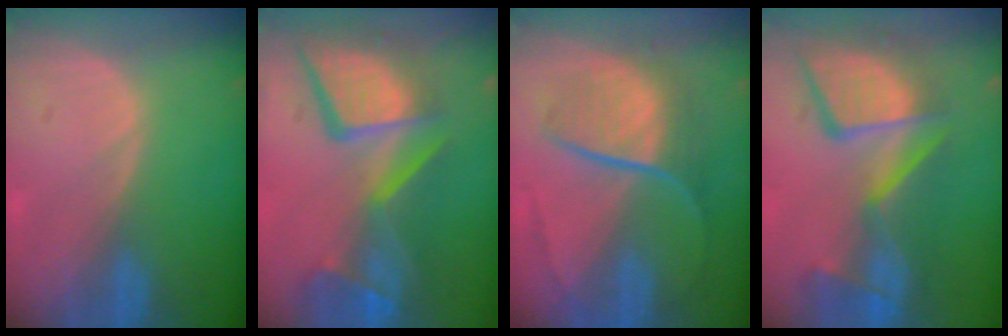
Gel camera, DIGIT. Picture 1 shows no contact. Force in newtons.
{"total": 13.8, "press": 11.3, "slide": 8.0}
{"total": 8.9, "press": 7.6, "slide": 4.6}
{"total": 13.4, "press": 11.3, "slide": 7.3}